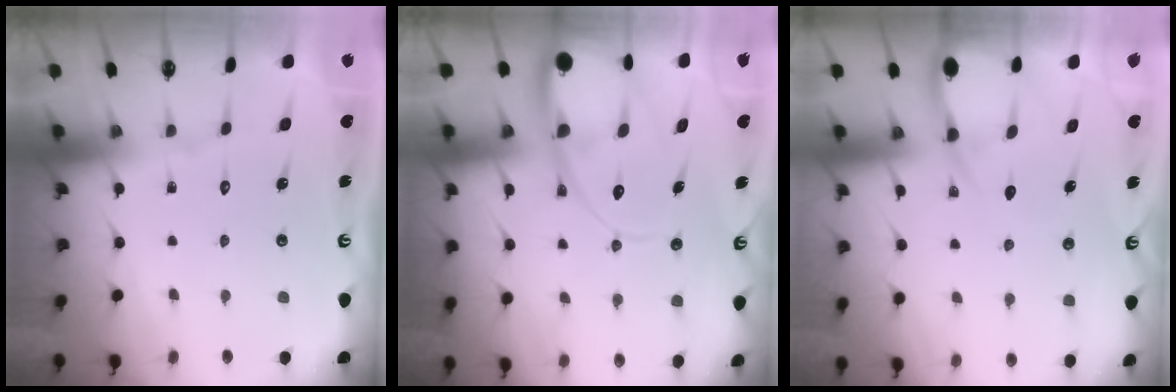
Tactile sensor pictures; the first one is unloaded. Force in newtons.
{"total": 13.8, "press": 13.7, "slide": 1.4}
{"total": 7.3, "press": 7.2, "slide": 0.9}